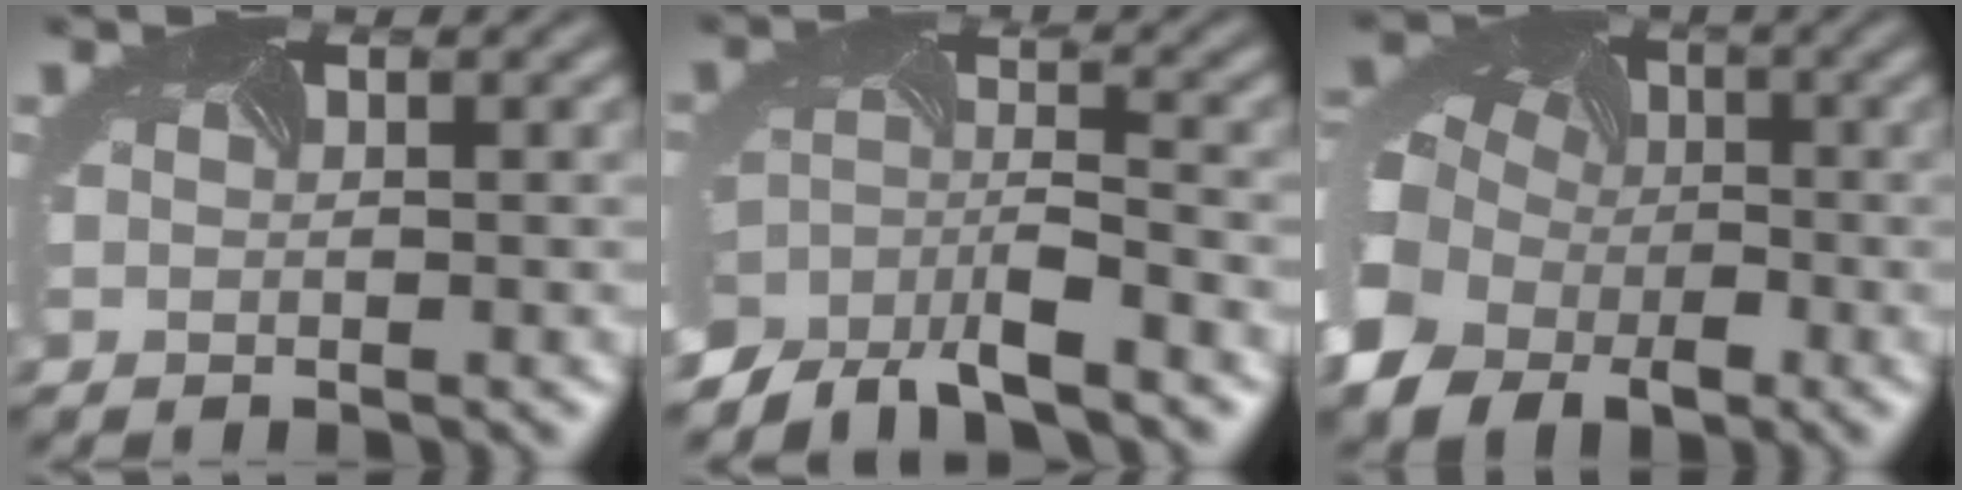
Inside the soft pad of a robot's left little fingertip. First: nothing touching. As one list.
[{"total": 6.7, "force": [-6.0, 1.9, 2.5], "torque": [-0.038, -0.018, -0.106]}, {"total": 13.3, "force": [-4.8, 10.8, 6.2], "torque": [-0.145, -0.045, -0.102]}]